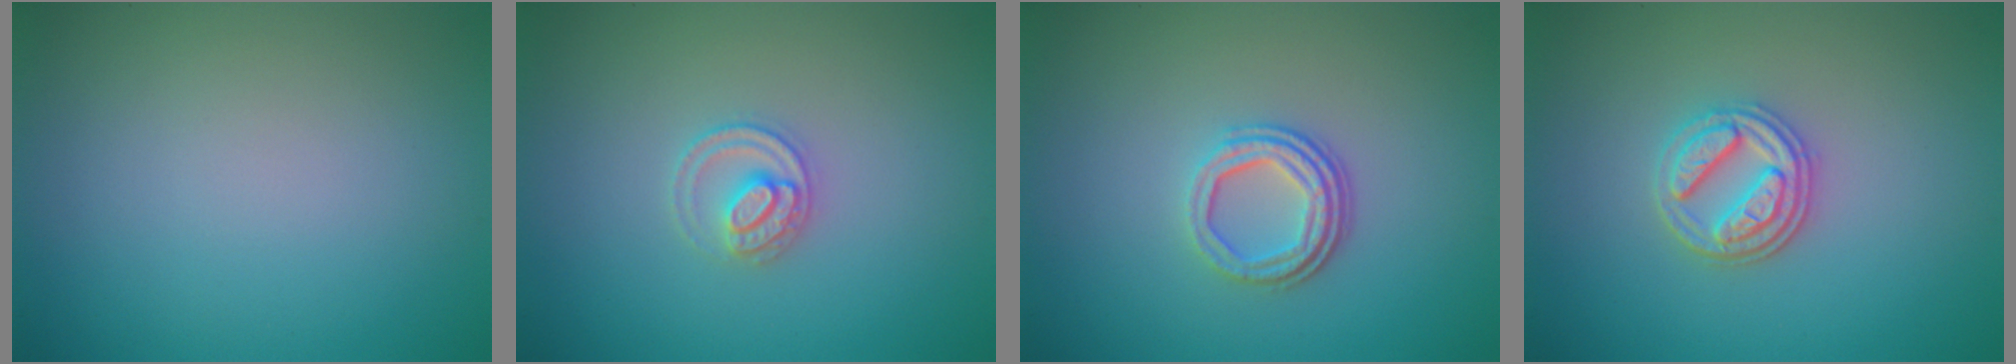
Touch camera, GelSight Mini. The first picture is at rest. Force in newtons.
{"total": 2.2, "press": 2.2, "slide": 0.2}
{"total": 3.2, "press": 2.3, "slide": 2.1}
{"total": 3.4, "press": 3.0, "slide": 1.5}